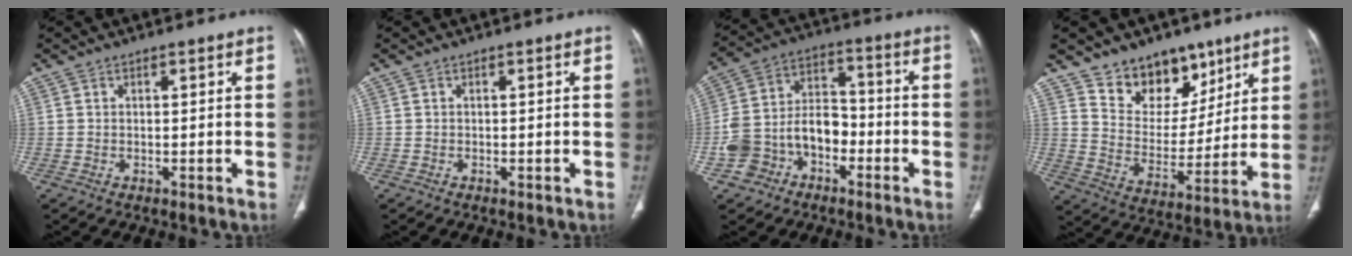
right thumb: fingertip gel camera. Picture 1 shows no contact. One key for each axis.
{"total": 0.0}
{"total": 12.9, "fx": -5.2, "fy": 9.3, "fz": 7.3, "tx": -0.115, "ty": 0.065, "tz": -0.095}
{"total": 13.5, "fx": 9.5, "fy": 8.4, "fz": 4.8, "tx": -0.025, "ty": -0.065, "tz": 0.173}